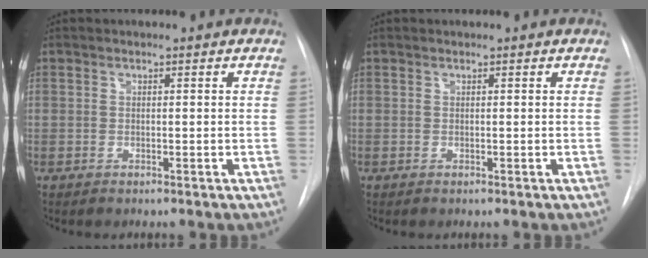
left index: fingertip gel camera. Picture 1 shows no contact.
{"total": 0.0}